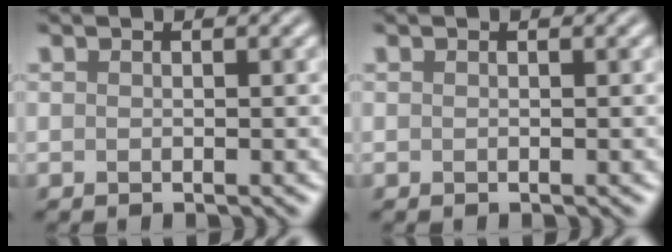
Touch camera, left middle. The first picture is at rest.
{"total": 0.0}